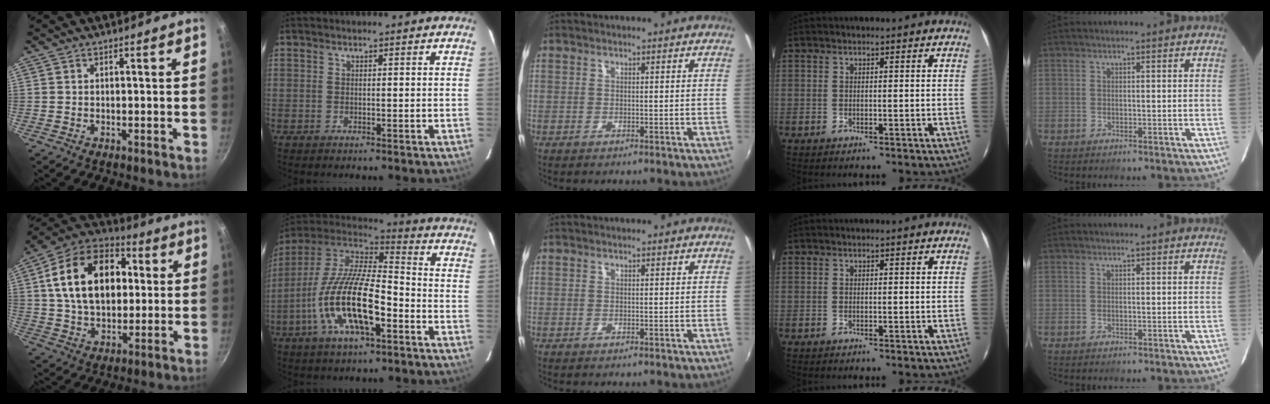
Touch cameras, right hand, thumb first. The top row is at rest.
{"thumb": {"total": 20.9, "force": [3.5, 14.1, 15.1], "torque": [-0.226, 0.022, 0.048]}, "index": {"total": 19.6, "force": [-7.5, 6.6, 16.8], "torque": [-0.330, -0.022, -0.143]}}